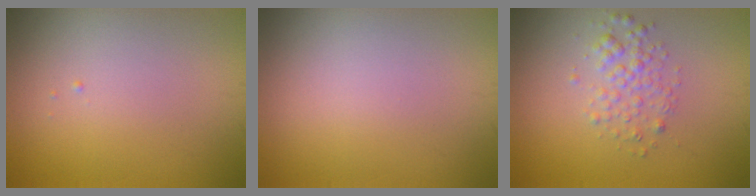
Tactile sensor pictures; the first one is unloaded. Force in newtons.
{"total": 0.0}
{"total": 2.2, "press": 2.2, "slide": 0.1}